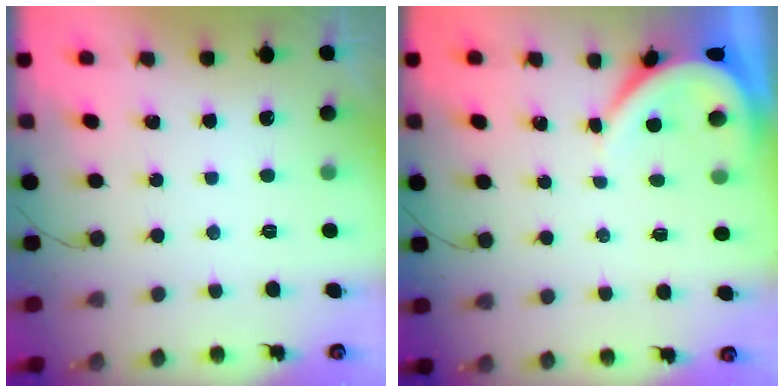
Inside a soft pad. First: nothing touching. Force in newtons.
{"total": 3.5, "press": 3.5, "slide": 0.5}